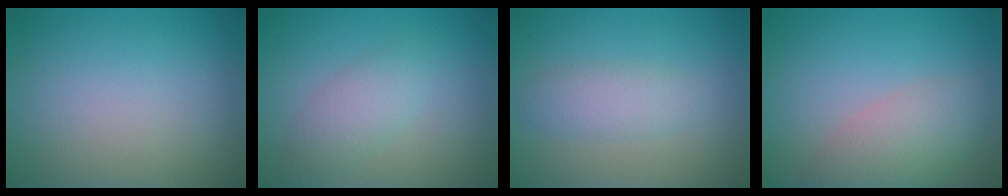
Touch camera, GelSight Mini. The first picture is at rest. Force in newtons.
{"total": 2.7, "press": 2.7, "slide": 0.1}
{"total": 2.2, "press": 2.2, "slide": 0.0}
{"total": 4.2, "press": 4.2, "slide": 0.3}